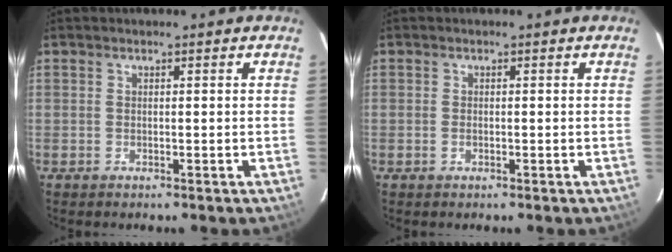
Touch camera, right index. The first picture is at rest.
{"total": 1.0, "force": [-0.3, 0.6, 0.7], "torque": [-0.015, 0.000, -0.006]}